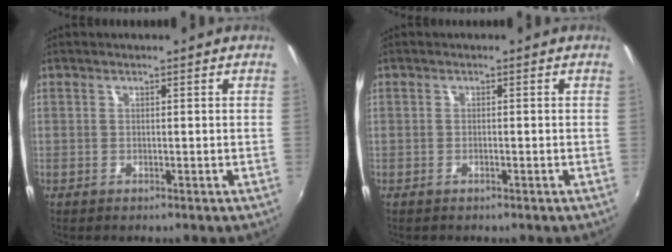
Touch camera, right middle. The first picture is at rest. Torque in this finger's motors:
{"motor_torque": [-0.54, 0.08, -0.27, -0.09]}